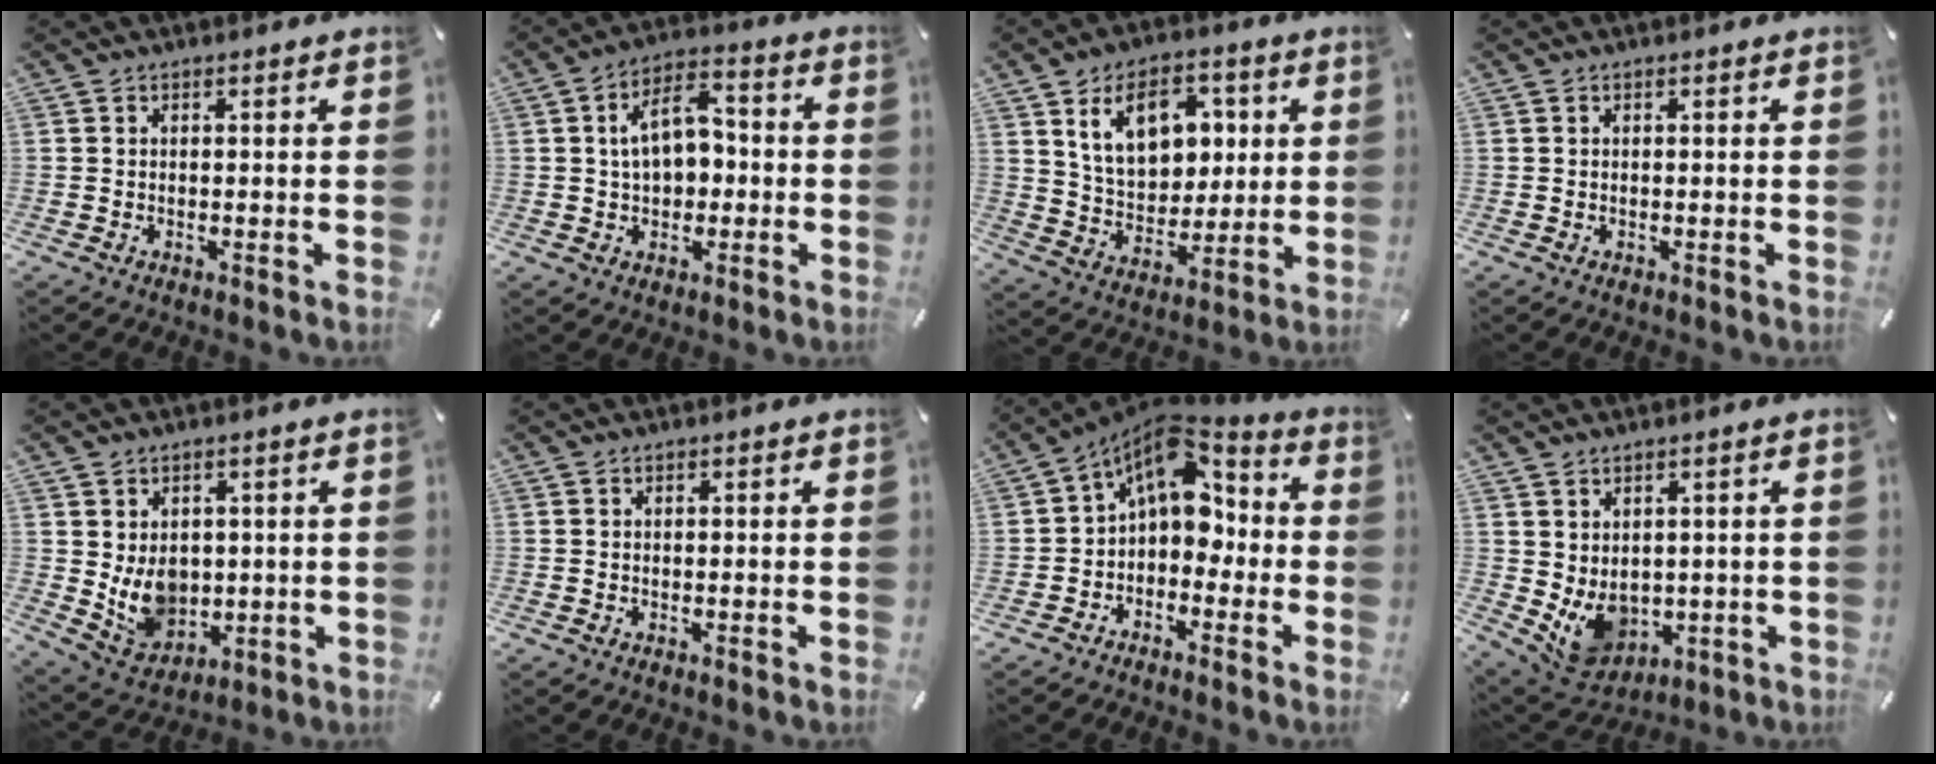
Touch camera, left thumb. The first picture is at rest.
{"total": 9.7, "force": [0.7, 6.7, 7.0], "torque": [-0.116, 0.009, 0.011]}
{"total": 14.5, "force": [5.7, 10.4, 8.3], "torque": [-0.141, -0.004, 0.108]}
{"total": 0.0}
{"total": 8.9, "force": [1.4, 7.7, 4.1], "torque": [-0.081, -0.021, 0.030]}
{"total": 0.0}
{"total": 11.5, "force": [4.1, 7.8, 7.5], "torque": [-0.127, -0.031, 0.075]}
{"total": 7.6, "force": [1.0, 6.7, 3.5], "torque": [-0.072, -0.027, 0.024]}